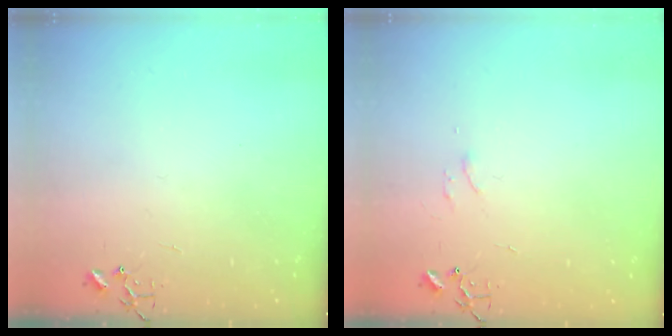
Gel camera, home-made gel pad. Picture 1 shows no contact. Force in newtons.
{"total": 3.9, "press": 3.9, "slide": 0.6}